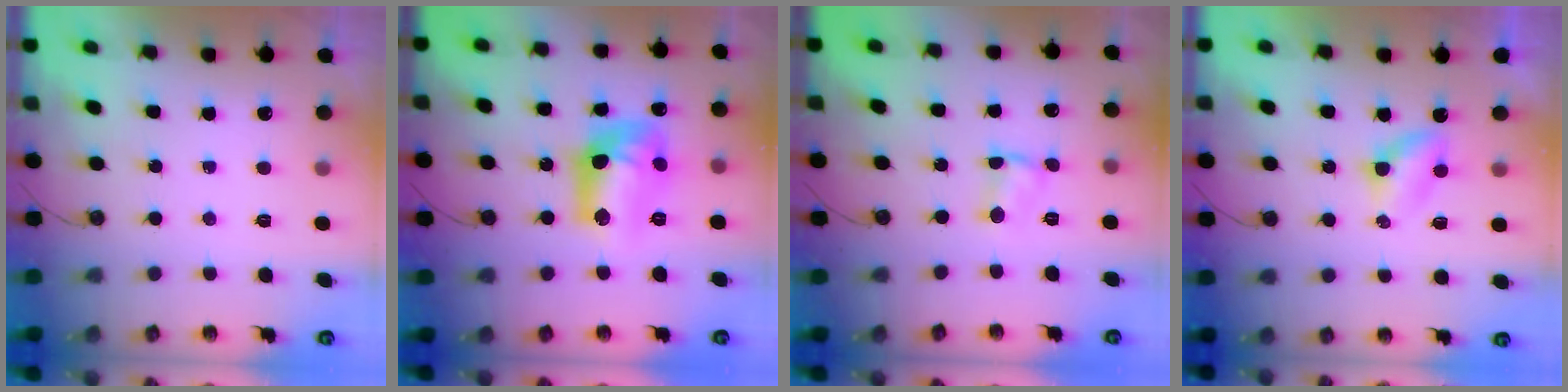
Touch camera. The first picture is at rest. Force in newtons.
{"total": 14.0, "press": 13.9, "slide": 1.8}
{"total": 3.6, "press": 3.6, "slide": 0.4}
{"total": 3.6, "press": 3.6, "slide": 0.4}